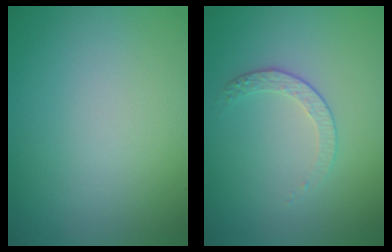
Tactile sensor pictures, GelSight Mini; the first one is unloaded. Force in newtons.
{"total": 1.6, "press": 1.0, "slide": 1.3}